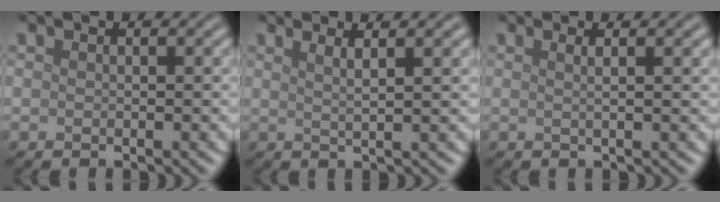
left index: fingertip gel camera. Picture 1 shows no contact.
{"total": 3.1, "force": [1.8, 1.0, 2.4], "torque": [-0.020, 0.013, 0.002]}
{"total": 2.5, "force": [1.0, 1.1, 2.0], "torque": [-0.015, 0.006, -0.013]}